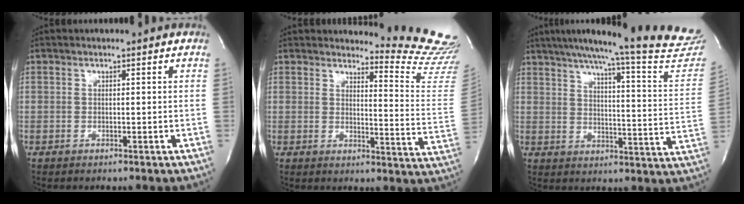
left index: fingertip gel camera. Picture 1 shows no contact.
{"total": 13.5, "force": [13.4, -1.1, 1.1], "torque": [-0.002, -0.157, 0.129]}
{"total": 24.8, "force": [22.8, 0.0, 9.8], "torque": [-0.141, -0.089, 0.271]}